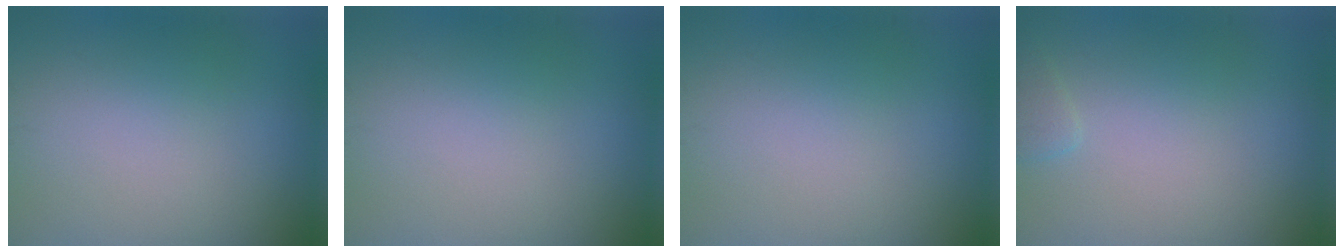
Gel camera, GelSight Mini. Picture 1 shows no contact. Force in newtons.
{"total": 0.0}
{"total": 0.0}
{"total": 0.9, "press": 0.9, "slide": 0.1}